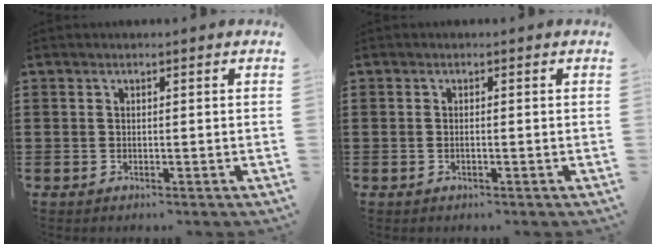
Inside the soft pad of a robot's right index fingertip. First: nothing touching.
{"total": 0.6, "force": [-0.2, 0.1, 0.6], "torque": [-0.011, -0.005, -0.002]}